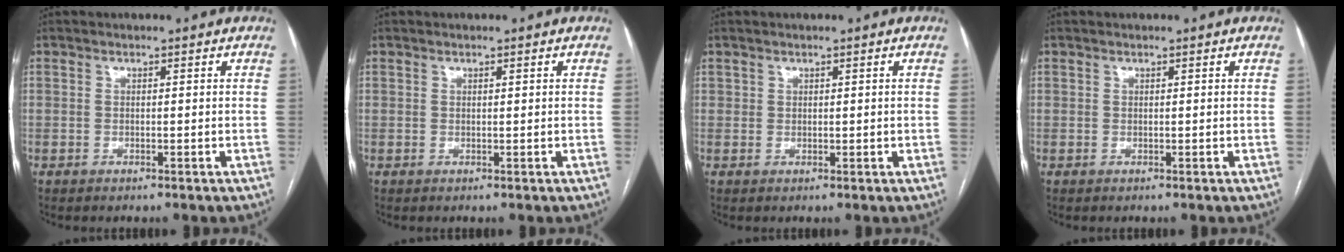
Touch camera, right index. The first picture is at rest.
{"total": 0.0}
{"total": 0.9, "force": [0.5, 0.7, 0.1], "torque": [0.008, 0.000, 0.006]}
{"total": 0.0}